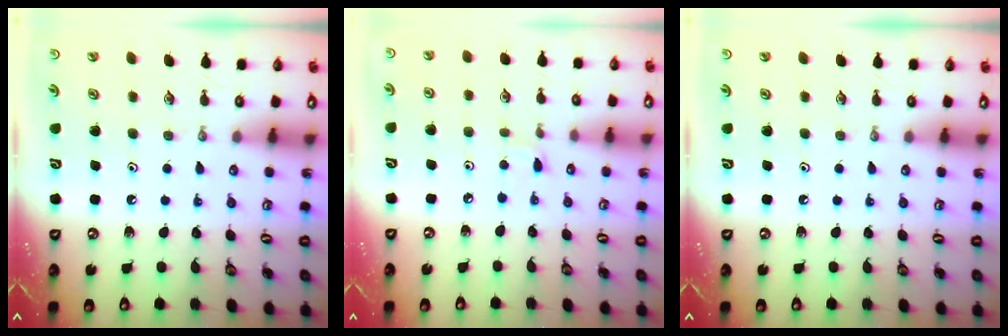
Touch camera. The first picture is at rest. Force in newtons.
{"total": 1.8, "press": 1.7, "slide": 0.2}
{"total": 0.0}